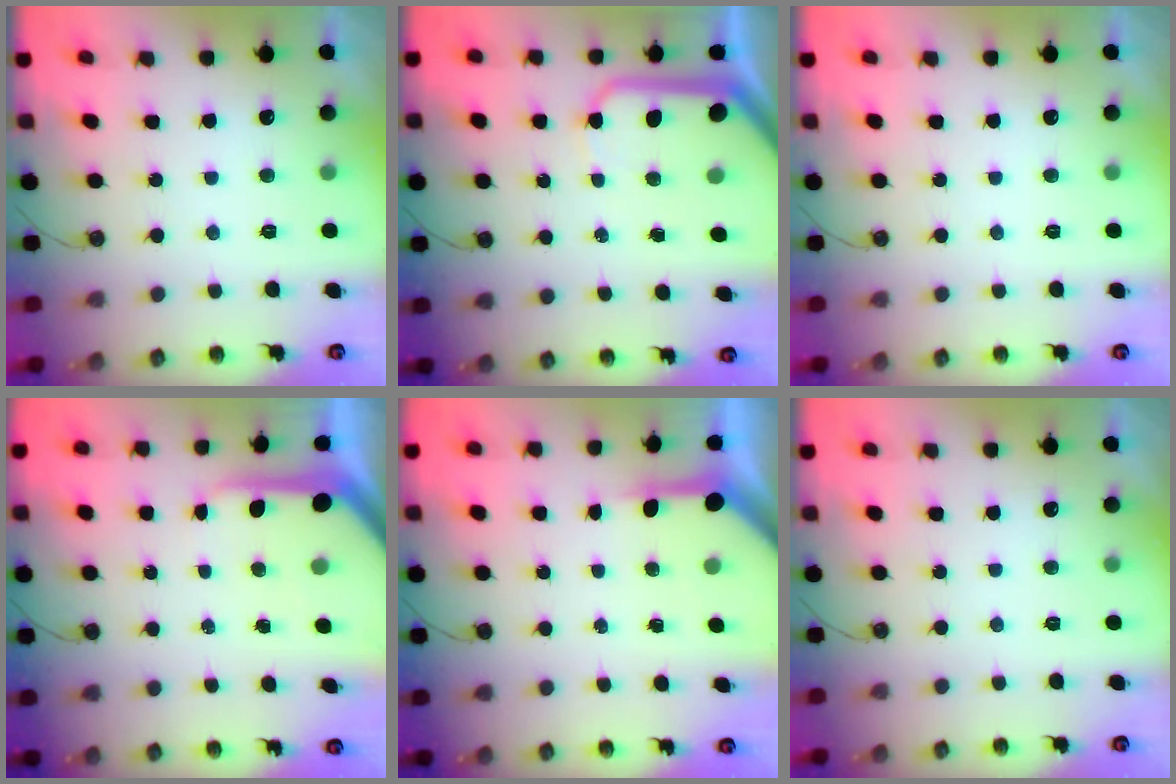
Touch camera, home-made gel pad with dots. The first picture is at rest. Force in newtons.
{"total": 13.0, "press": 12.9, "slide": 1.5}
{"total": 0.0}
{"total": 9.8, "press": 9.8, "slide": 1.0}
{"total": 4.0, "press": 3.9, "slide": 0.5}
{"total": 0.0}